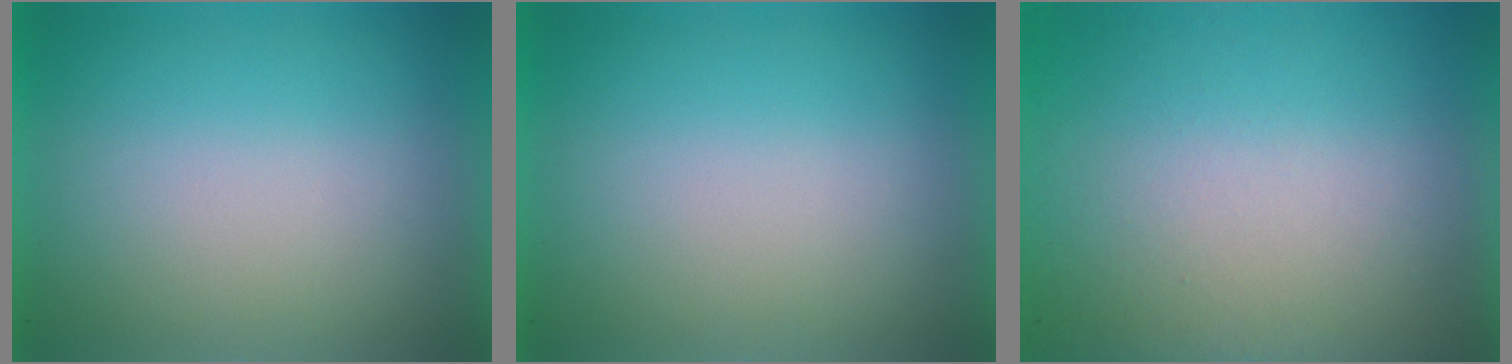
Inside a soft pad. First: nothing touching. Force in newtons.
{"total": 0.0}
{"total": 8.5}